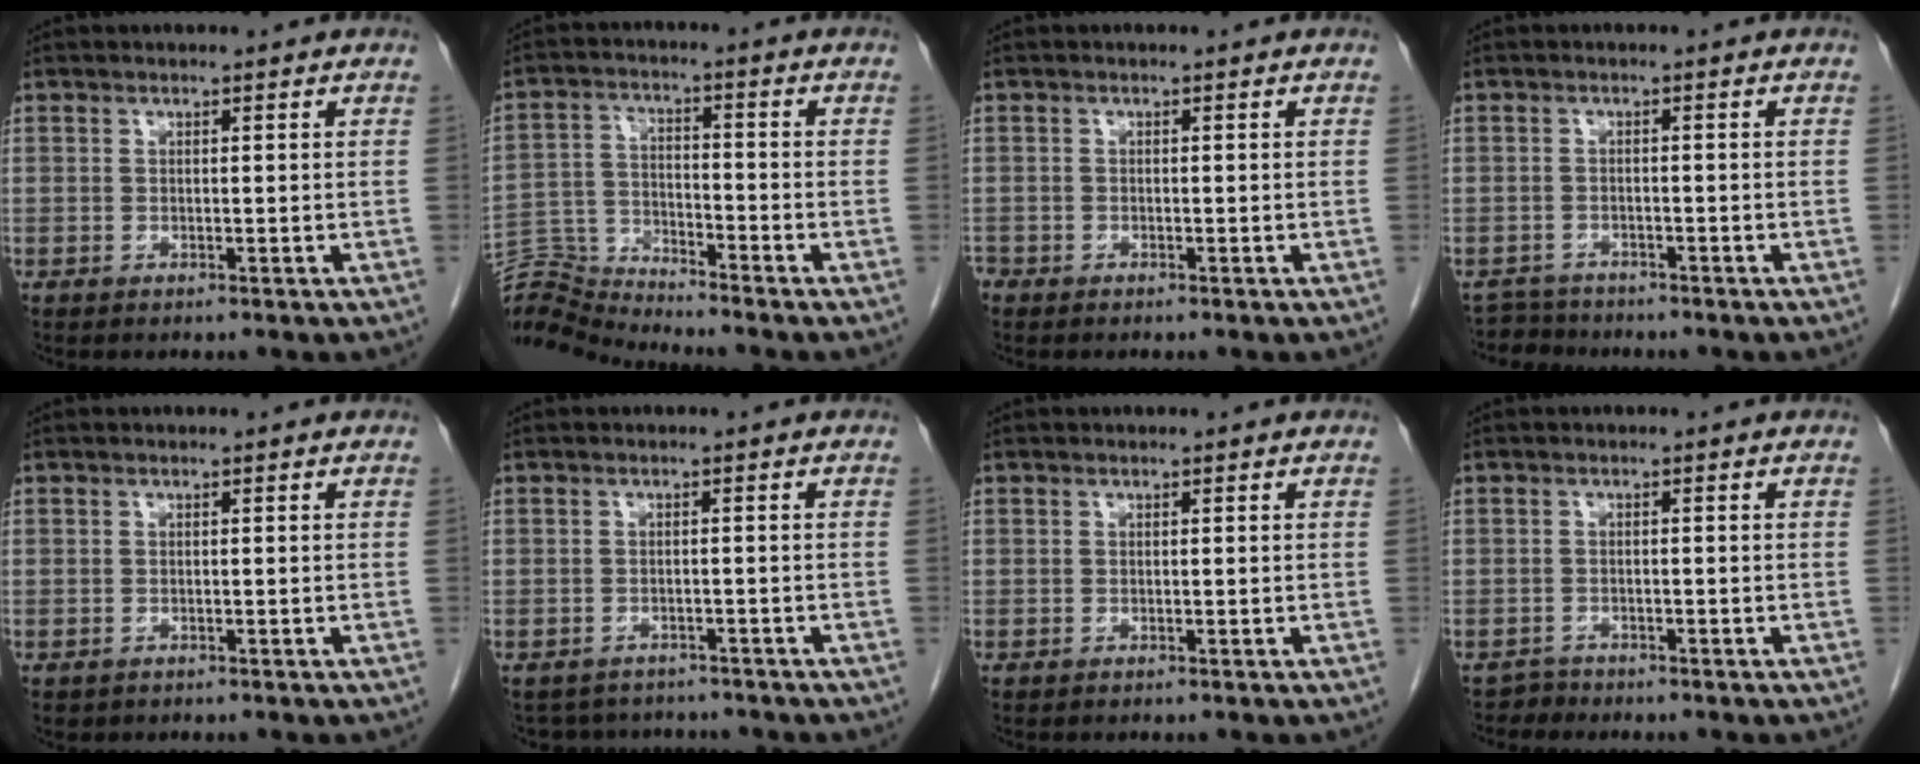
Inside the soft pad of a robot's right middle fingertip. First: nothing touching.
{"total": 8.9, "force": [-8.7, -1.7, -0.9], "torque": [0.010, 0.016, -0.166]}
{"total": 1.3, "force": [-1.1, 0.6, 0.2], "torque": [-0.009, -0.002, -0.020]}
{"total": 3.2, "force": [-3.0, 0.5, -1.0], "torque": [0.019, -0.009, -0.052]}
{"total": 0.5, "force": [-0.3, 0.4, 0.1], "torque": [-0.009, 0.002, -0.001]}
{"total": 6.3, "force": [-5.9, 2.3, 0.5], "torque": [-0.003, 0.010, -0.075]}
{"total": 0.0}
{"total": 1.3, "force": [-1.0, 0.1, -0.8], "torque": [0.019, -0.004, -0.021]}